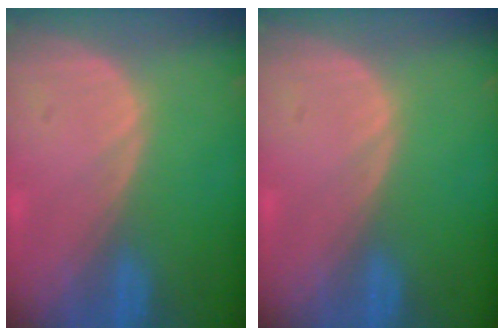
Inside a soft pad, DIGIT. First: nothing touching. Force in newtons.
{"total": 0.0}